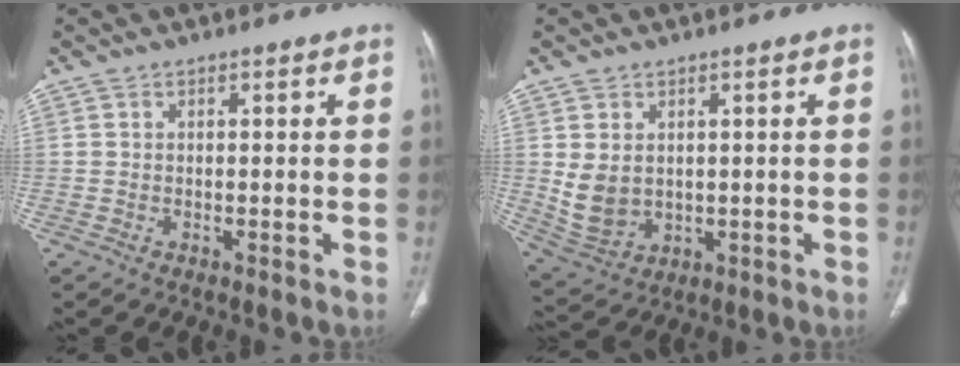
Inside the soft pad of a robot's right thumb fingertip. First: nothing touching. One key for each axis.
{"total": 7.1, "fx": 1.0, "fy": 5.3, "fz": 4.7, "tx": -0.081, "ty": -0.010, "tz": 0.043}